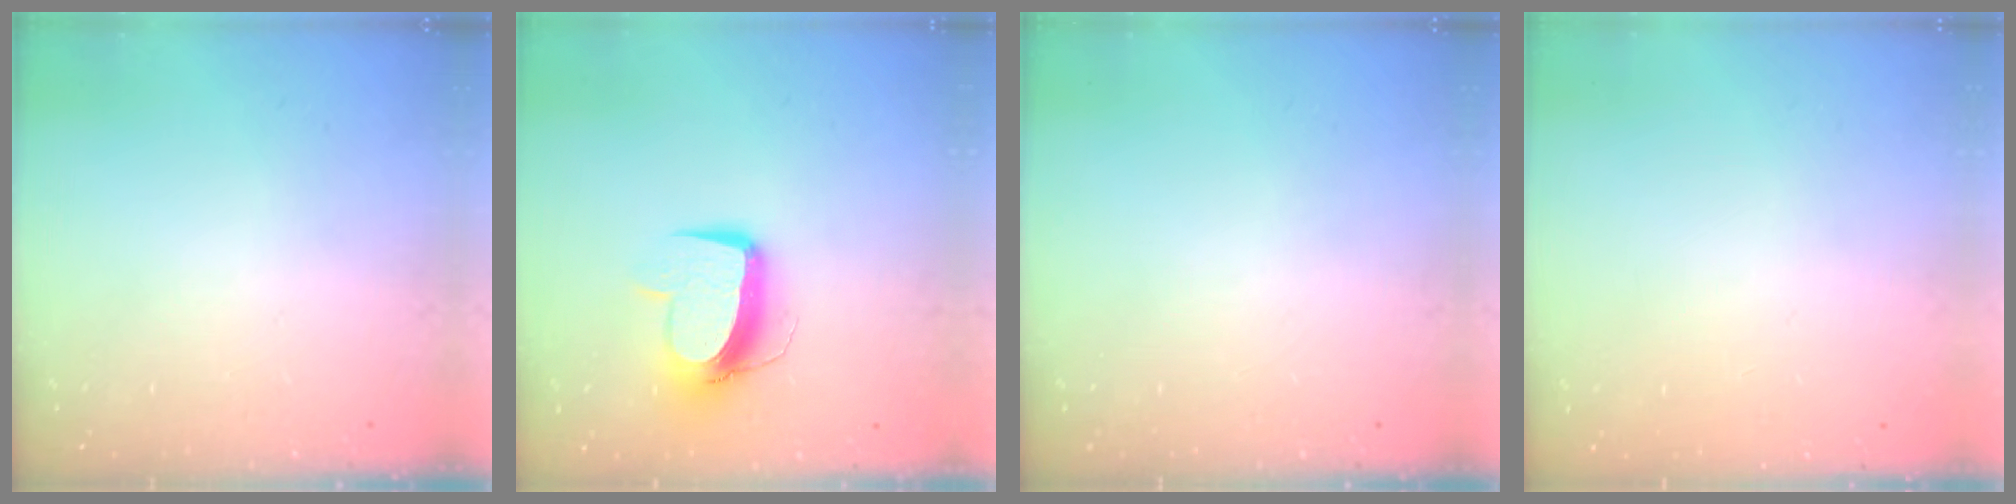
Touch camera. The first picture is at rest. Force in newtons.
{"total": 11.1, "press": 11.0, "slide": 1.4}
{"total": 0.0}
{"total": 0.0}